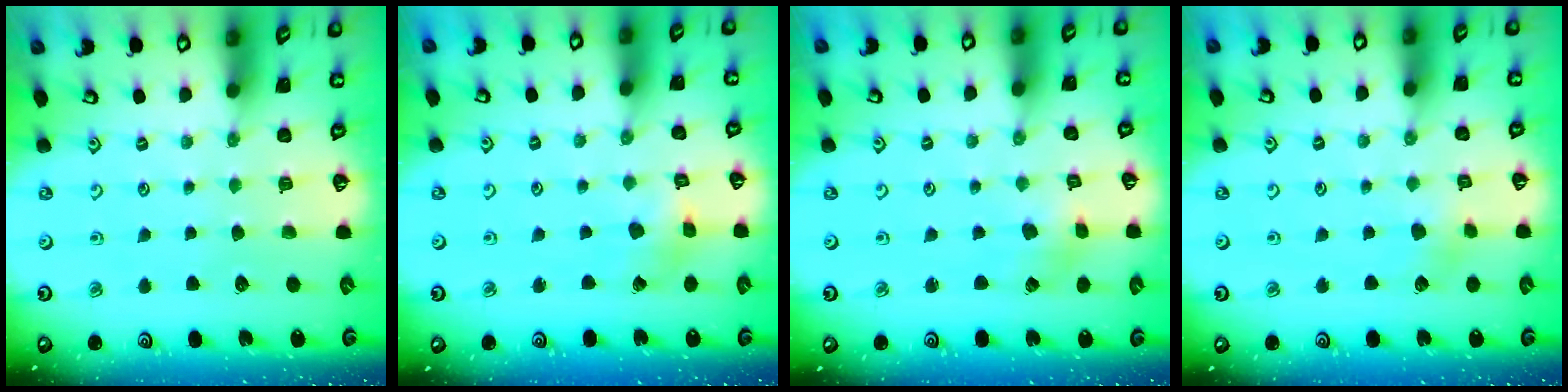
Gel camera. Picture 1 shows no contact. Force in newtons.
{"total": 2.8, "press": 2.8, "slide": 0.5}
{"total": 2.7, "press": 2.6, "slide": 0.3}
{"total": 2.9, "press": 2.9, "slide": 0.3}